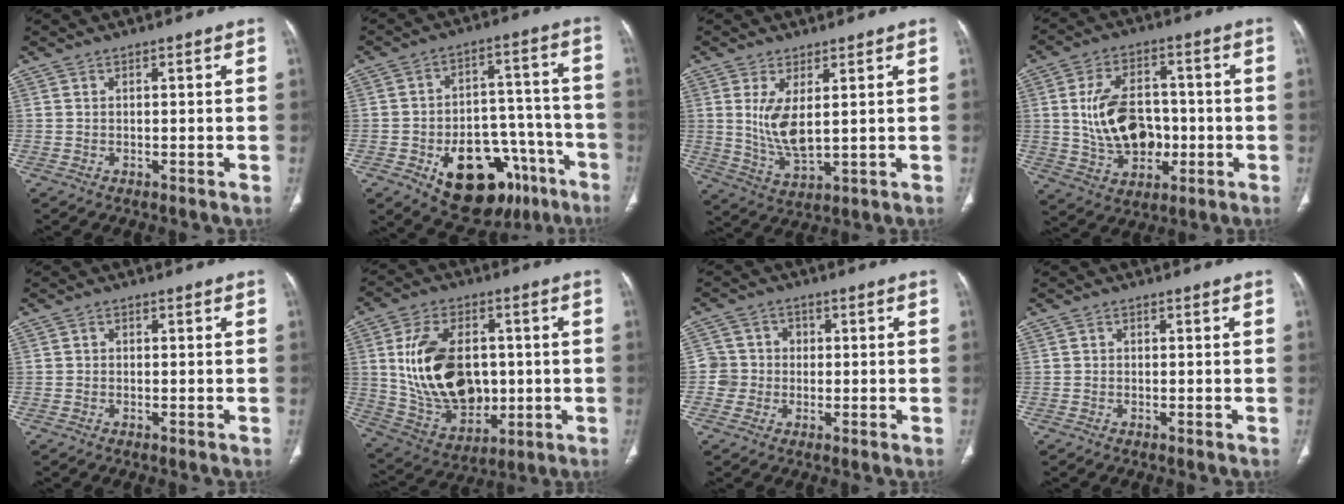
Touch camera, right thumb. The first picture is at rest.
{"total": 20.9, "force": [-10.4, 12.5, 13.2], "torque": [-0.142, 0.073, -0.140]}
{"total": 7.6, "force": [1.7, 3.1, 6.8], "torque": [-0.135, -0.027, 0.045]}
{"total": 14.2, "force": [-0.7, 9.8, 10.2], "torque": [-0.150, 0.014, -0.003]}
{"total": 0.7, "force": [-0.1, 0.7, 0.3], "torque": [0.000, 0.003, -0.006]}
{"total": 19.5, "force": [1.2, 13.0, 14.5], "torque": [-0.228, -0.006, 0.042]}
{"total": 5.1, "force": [-0.6, 5.0, 0.3], "torque": [0.030, 0.016, -0.018]}
{"total": 0.5, "force": [-0.1, 0.5, 0.2], "torque": [-0.002, 0.002, -0.005]}